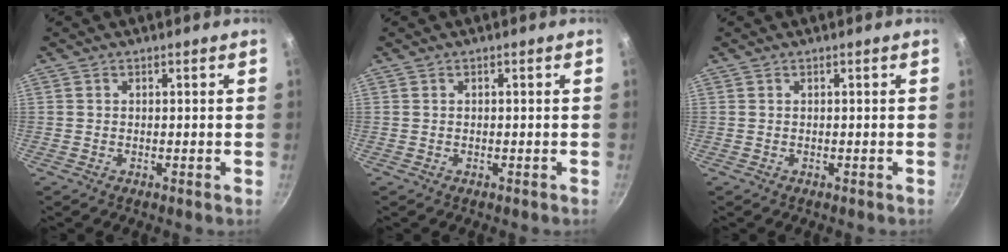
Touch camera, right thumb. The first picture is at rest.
{"total": 0.0}
{"total": 0.0}